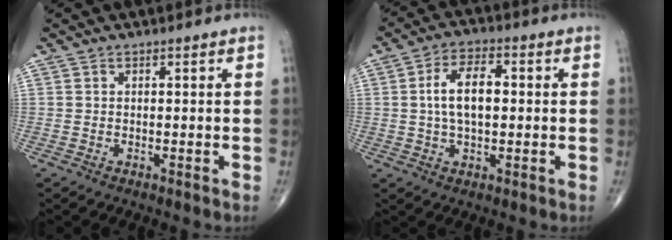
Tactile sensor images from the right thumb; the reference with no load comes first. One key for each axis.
{"total": 9.0, "fx": 0.7, "fy": 4.6, "fz": 7.7, "tx": -0.138, "ty": 0.014, "tz": 0.009}